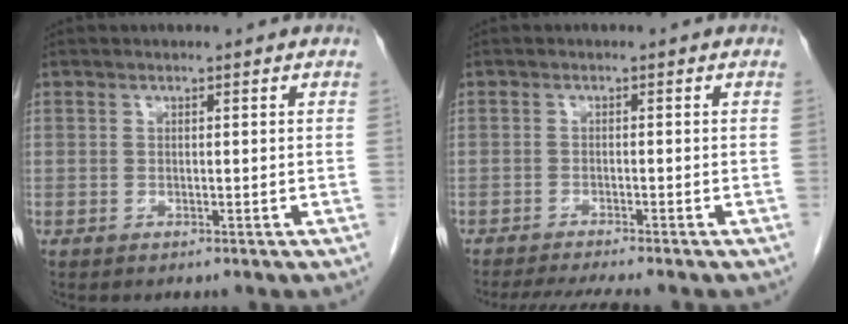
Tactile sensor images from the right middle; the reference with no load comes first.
{"total": 6.3, "force": [-5.5, -0.5, 2.9], "torque": [-0.040, -0.014, -0.088]}